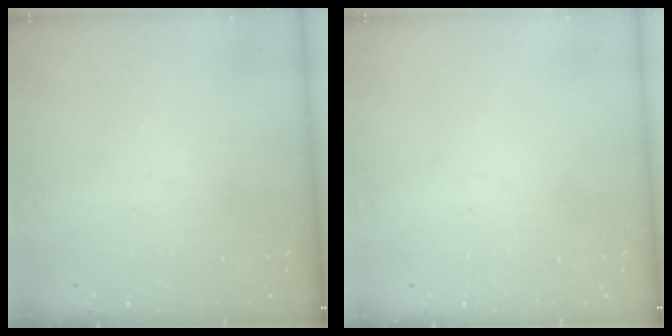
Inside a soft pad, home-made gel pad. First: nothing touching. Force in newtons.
{"total": 0.0}